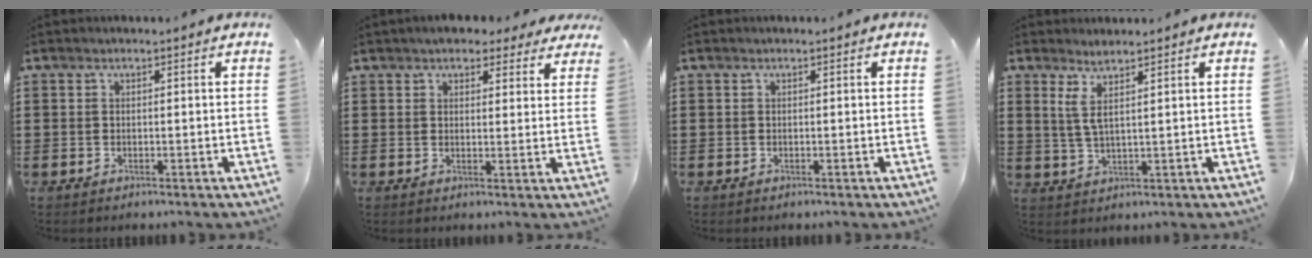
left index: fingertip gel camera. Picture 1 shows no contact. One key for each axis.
{"total": 3.9, "fx": 3.4, "fy": 1.4, "fz": 1.3, "tx": -0.030, "ty": -0.004, "tz": 0.063}
{"total": 0.0}
{"total": 3.3, "fx": 2.0, "fy": 0.2, "fz": 2.6, "tx": -0.065, "ty": -0.004, "tz": 0.033}